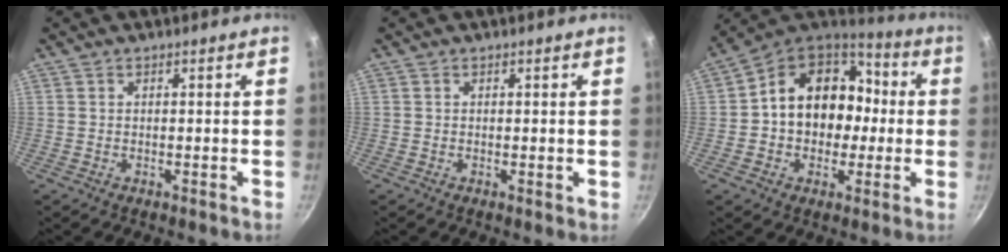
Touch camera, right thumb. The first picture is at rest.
{"total": 0.0}
{"total": 17.9, "force": [0.1, 14.4, 10.6], "torque": [-0.131, 0.049, -0.008]}